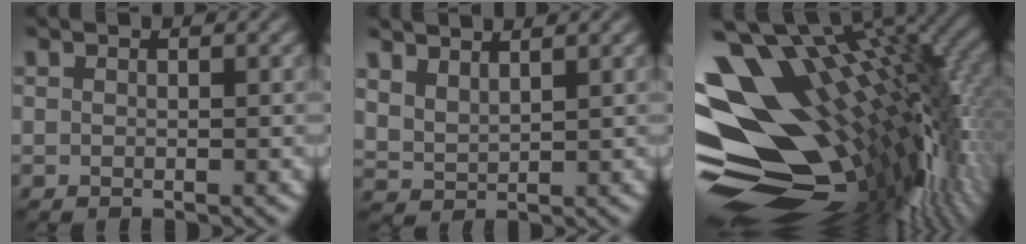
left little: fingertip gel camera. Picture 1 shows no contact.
{"total": 2.9, "force": [2.2, 1.1, 1.4], "torque": [-0.035, 0.003, 0.047]}
{"total": 17.8, "force": [2.0, 9.2, 15.0], "torque": [-0.245, 0.010, 0.044]}